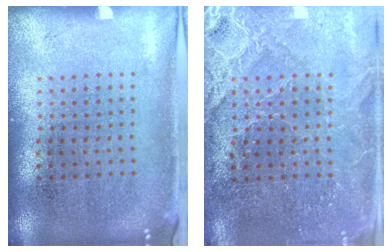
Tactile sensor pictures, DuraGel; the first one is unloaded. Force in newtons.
{"total": 3.2, "press": 3.1, "slide": 0.5}